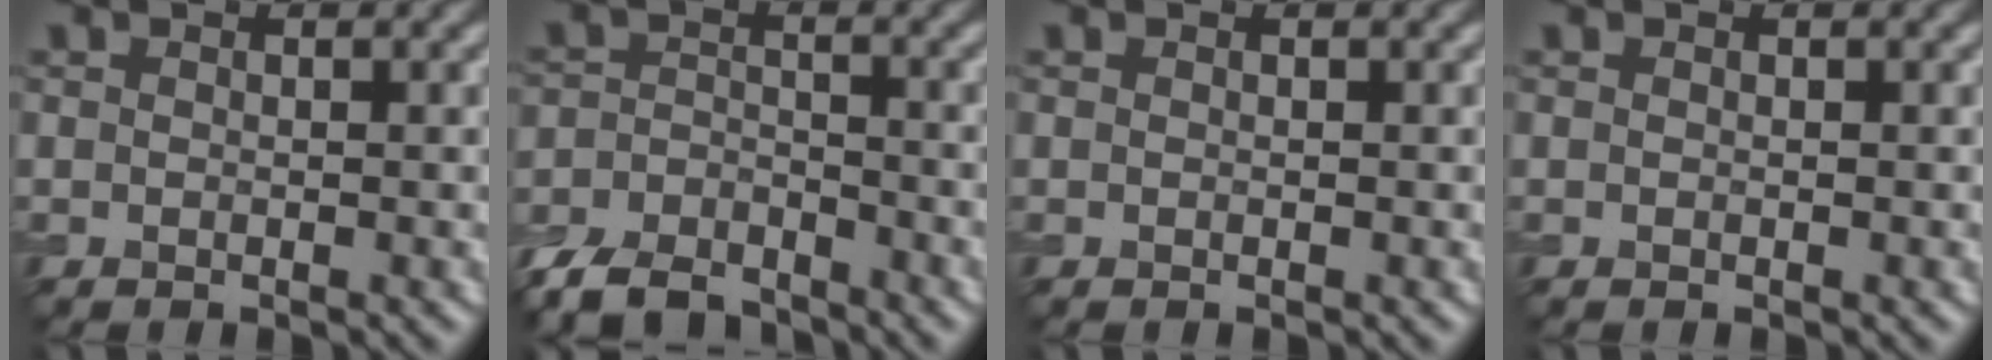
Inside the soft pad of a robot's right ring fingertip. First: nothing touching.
{"total": 6.6, "force": [-5.5, 2.6, 2.6], "torque": [-0.052, -0.014, -0.111]}
{"total": 0.0}
{"total": 0.0}